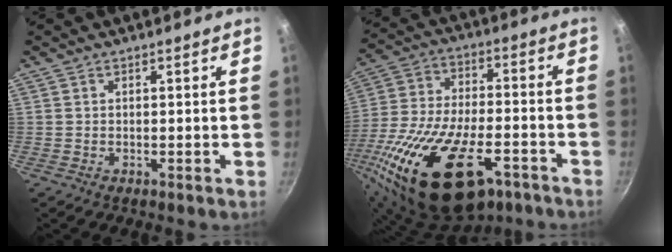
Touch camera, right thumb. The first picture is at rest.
{"total": 28.6, "force": [-13.2, 14.1, 21.1], "torque": [-0.397, 0.022, -0.225]}